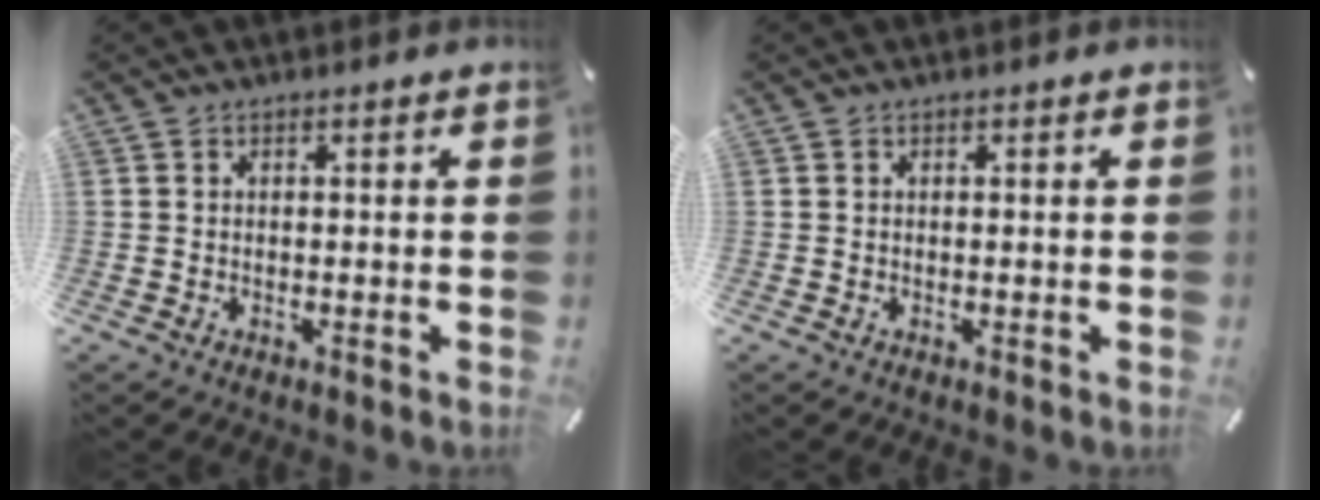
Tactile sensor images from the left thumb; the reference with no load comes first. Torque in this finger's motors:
{"motor_torque": [-0.12, -0.06, -0.03, 0.02, 0.00]}